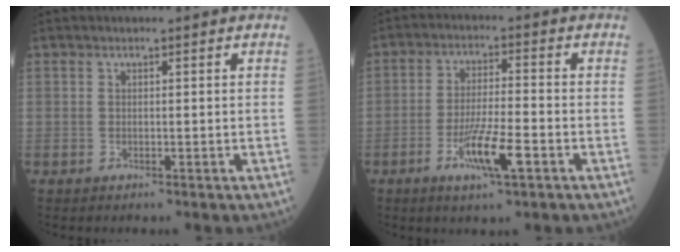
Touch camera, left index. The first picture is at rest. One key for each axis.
{"total": 7.7, "fx": -3.5, "fy": 0.8, "fz": 6.8, "tx": -0.132, "ty": -0.009, "tz": -0.061}